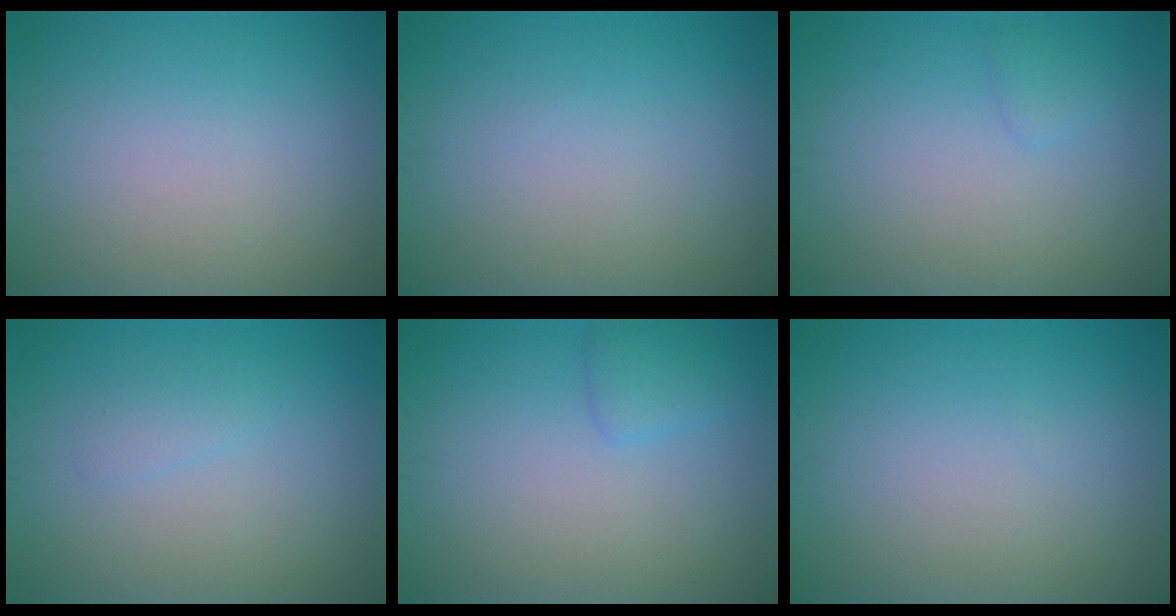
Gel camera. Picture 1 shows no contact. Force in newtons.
{"total": 0.0}
{"total": 0.8, "press": 0.8, "slide": 0.1}
{"total": 1.0, "press": 1.0, "slide": 0.1}
{"total": 1.6, "press": 1.6, "slide": 0.1}
{"total": 0.0}